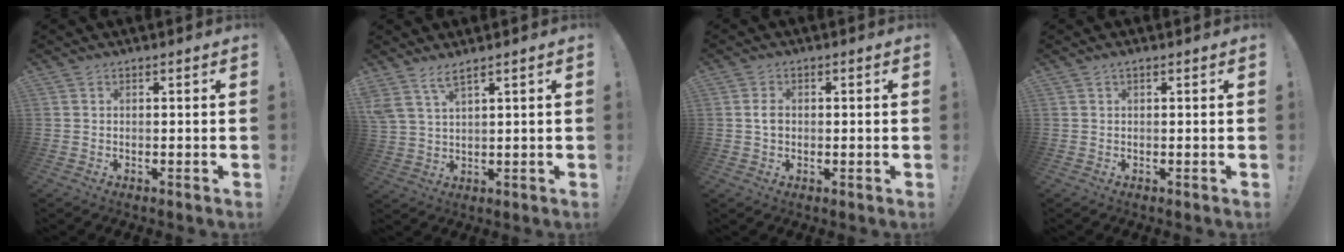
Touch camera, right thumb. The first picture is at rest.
{"total": 4.9, "force": [3.9, 0.6, 3.0], "torque": [-0.065, -0.016, 0.074]}
{"total": 2.7, "force": [-0.1, 1.9, 1.8], "torque": [-0.026, 0.003, -0.004]}
{"total": 1.0, "force": [0.5, 0.0, 0.8], "torque": [-0.011, -0.003, 0.008]}